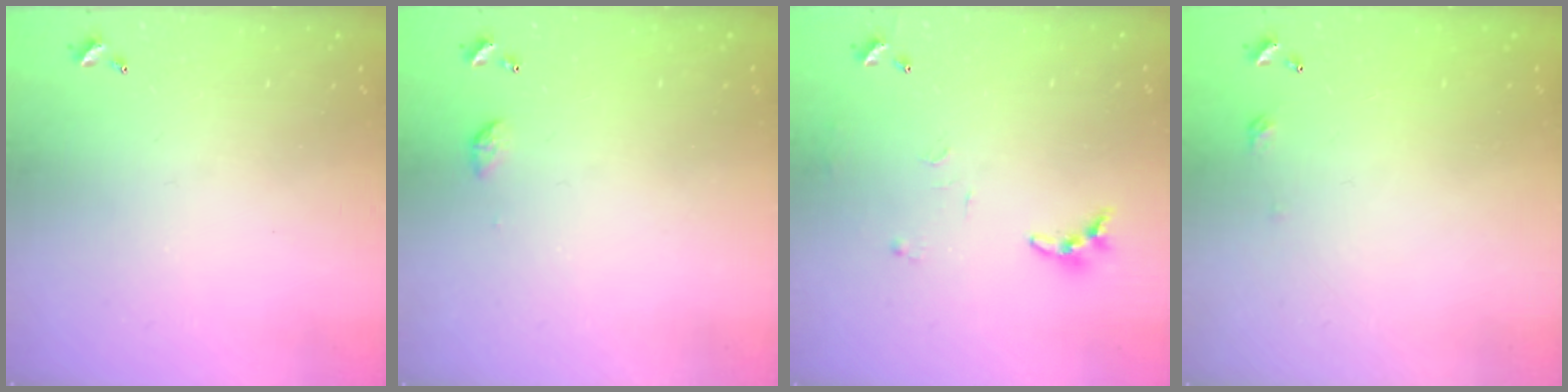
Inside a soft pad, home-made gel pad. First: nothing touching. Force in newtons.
{"total": 3.4, "press": 3.4, "slide": 0.5}
{"total": 7.9, "press": 7.9, "slide": 0.5}
{"total": 2.7, "press": 2.6, "slide": 0.4}